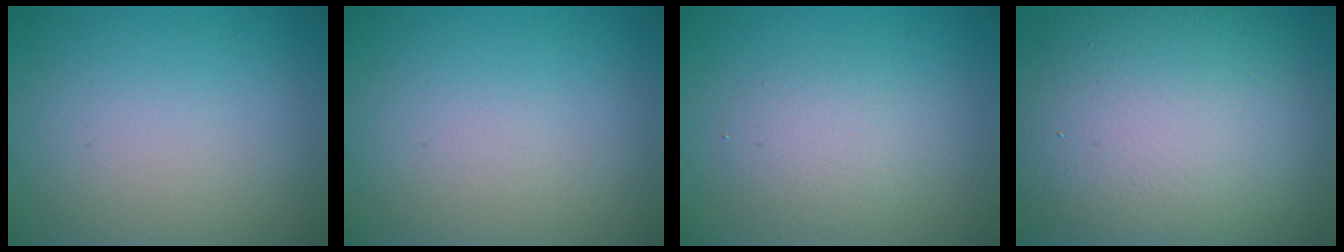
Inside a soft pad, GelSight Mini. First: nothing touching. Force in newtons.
{"total": 0.0}
{"total": 2.4, "press": 2.4, "slide": 0.2}
{"total": 15.6, "press": 15.5, "slide": 1.5}